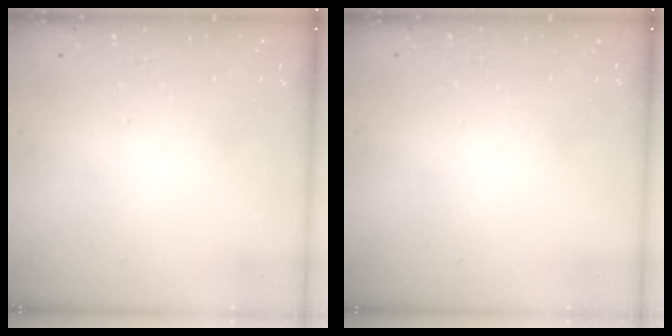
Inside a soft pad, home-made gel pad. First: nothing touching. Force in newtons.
{"total": 0.0}